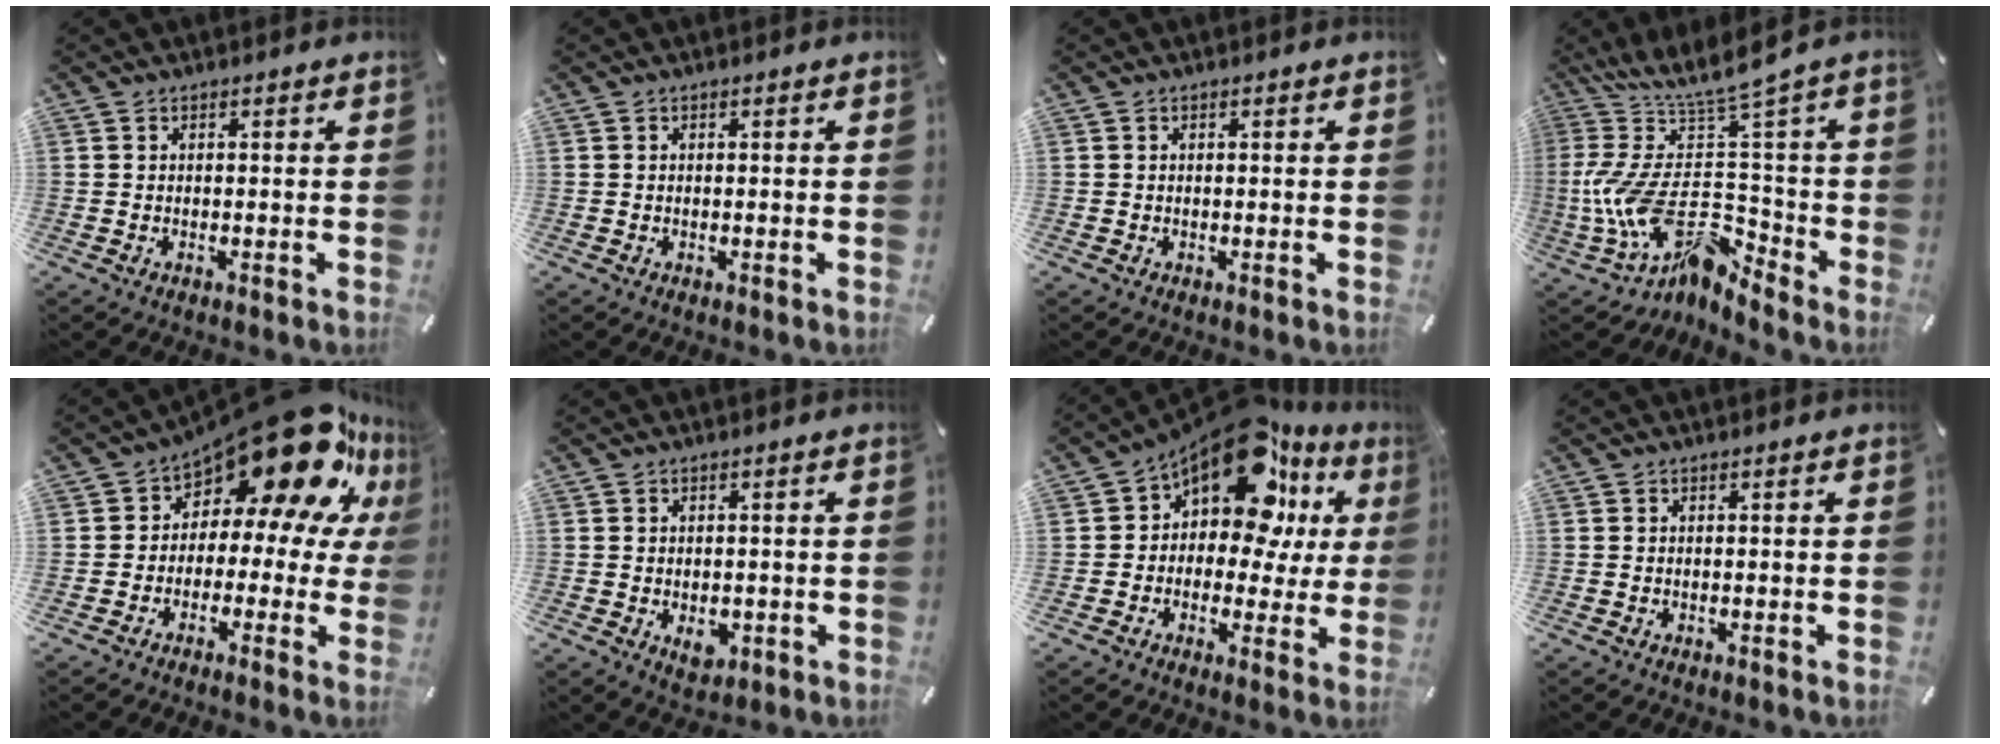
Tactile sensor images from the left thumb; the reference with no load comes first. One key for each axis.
{"total": 0.0}
{"total": 0.0}
{"total": 22.5, "fx": -3.2, "fy": 10.5, "fz": 19.7, "tx": -0.397, "ty": -0.001, "tz": -0.051}
{"total": 18.8, "fx": 11.4, "fy": 8.1, "fz": 12.4, "tx": -0.191, "ty": -0.087, "tz": 0.193}
{"total": 4.1, "fx": -1.1, "fy": 3.0, "fz": 2.5, "tx": -0.038, "ty": 0.001, "tz": -0.019}
{"total": 15.9, "fx": 9.5, "fy": 8.5, "fz": 9.4, "tx": -0.153, "ty": -0.076, "tz": 0.167}
{"total": 0.0}